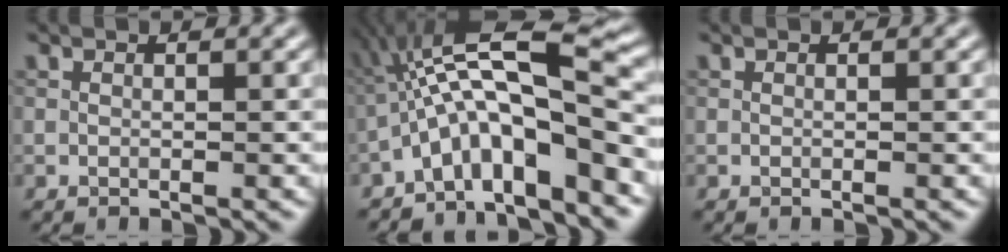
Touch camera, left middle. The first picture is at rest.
{"total": 9.9, "force": [-2.8, 2.5, 9.2], "torque": [-0.148, 0.026, -0.058]}
{"total": 0.0}